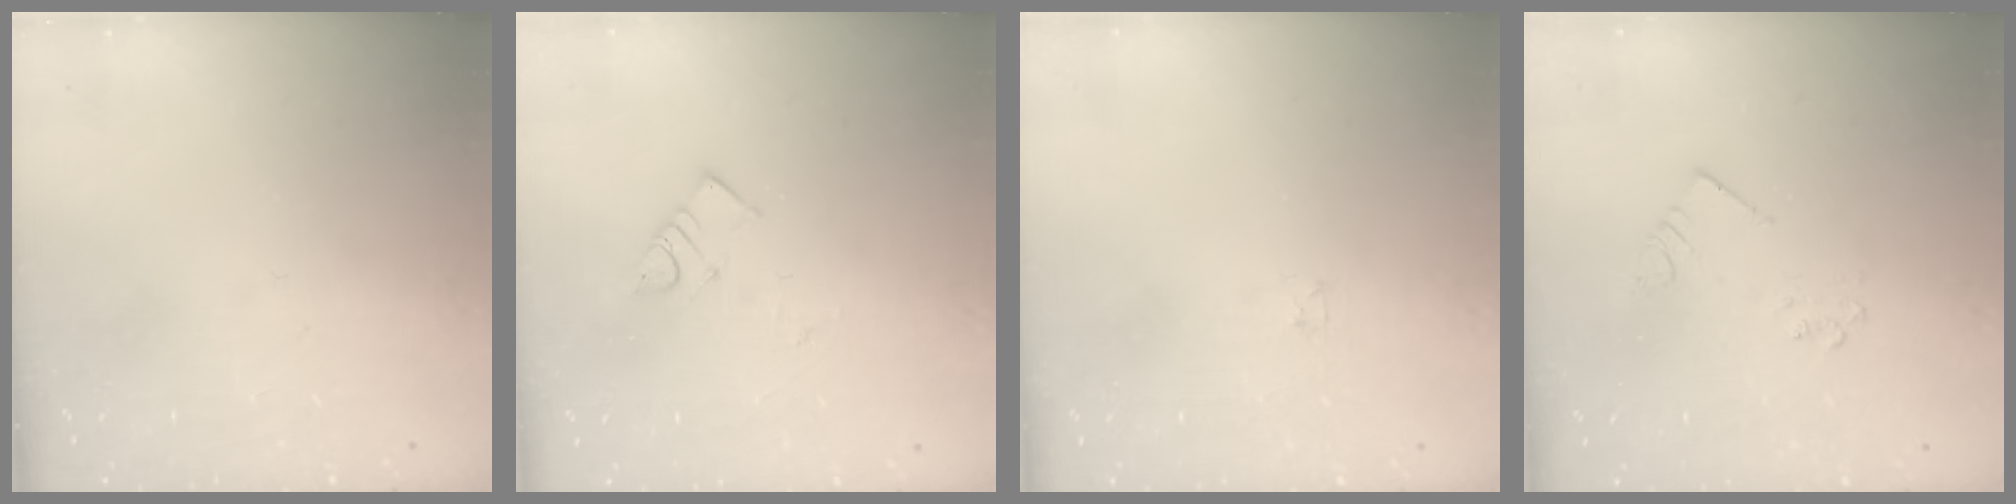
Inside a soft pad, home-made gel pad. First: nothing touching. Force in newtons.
{"total": 3.9, "press": 3.9, "slide": 0.5}
{"total": 1.2, "press": 1.2, "slide": 0.2}
{"total": 2.5, "press": 2.5, "slide": 0.2}